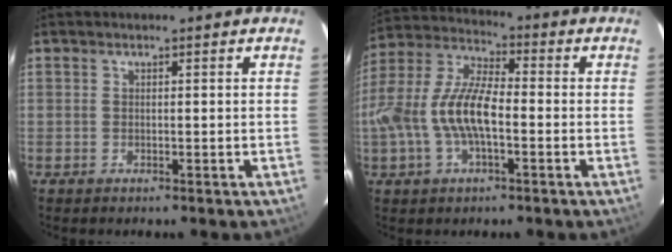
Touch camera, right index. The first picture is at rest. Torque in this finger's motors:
{"motor_torque": [1.10, -0.53, 0.53, 0.21]}